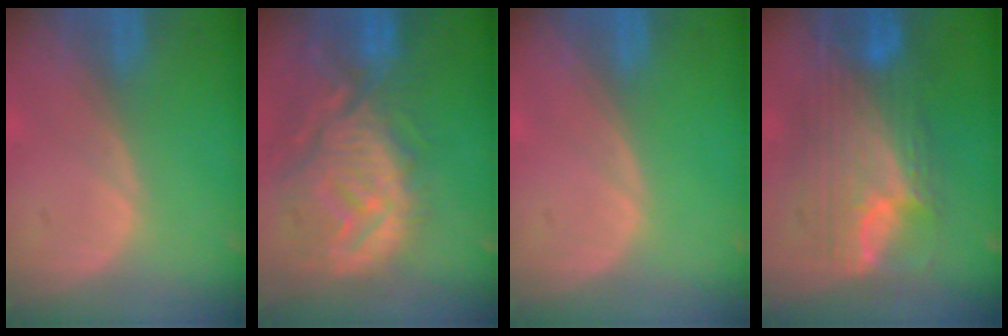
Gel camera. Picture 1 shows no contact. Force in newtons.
{"total": 12.6, "press": 11.2, "slide": 5.9}
{"total": 0.0}
{"total": 11.1, "press": 11.1, "slide": 1.1}